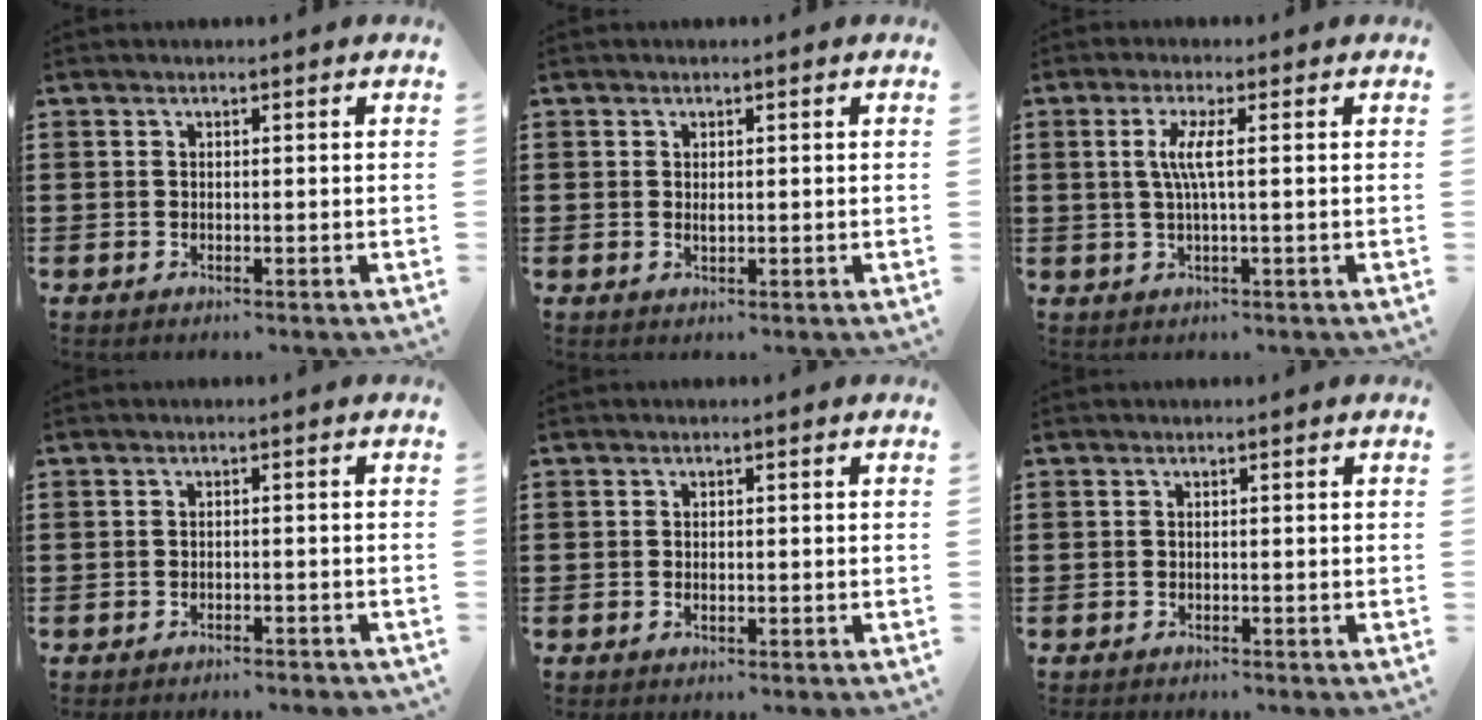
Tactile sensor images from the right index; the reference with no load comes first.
{"total": 1.0, "force": [0.2, 0.5, 0.8], "torque": [-0.016, 0.003, 0.003]}
{"total": 3.9, "force": [0.3, 0.0, 3.9], "torque": [-0.089, -0.012, -0.003]}
{"total": 1.1, "force": [-1.1, 0.1, 0.1], "torque": [-0.005, 0.000, -0.023]}
{"total": 0.6, "force": [-0.2, 0.3, 0.5], "torque": [-0.011, -0.002, -0.002]}
{"total": 0.0}